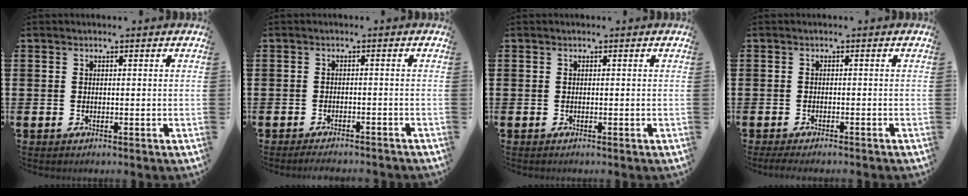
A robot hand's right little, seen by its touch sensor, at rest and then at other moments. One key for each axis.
{"total": 1.4, "fx": -1.4, "fy": 0.0, "fz": 0.2, "tx": -0.005, "ty": 0.002, "tz": -0.028}
{"total": 0.0}
{"total": 1.1, "fx": -0.9, "fy": 0.1, "fz": 0.7, "tx": -0.012, "ty": -0.002, "tz": -0.017}